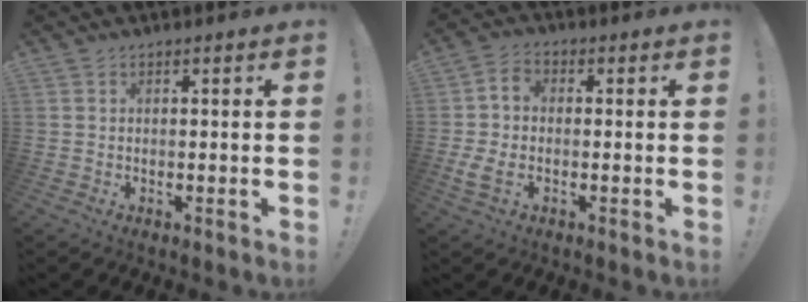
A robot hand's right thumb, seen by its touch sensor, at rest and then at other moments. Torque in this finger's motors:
{"motor_torque": [0.55, 0.49, 0.04, -0.04, 0.03]}